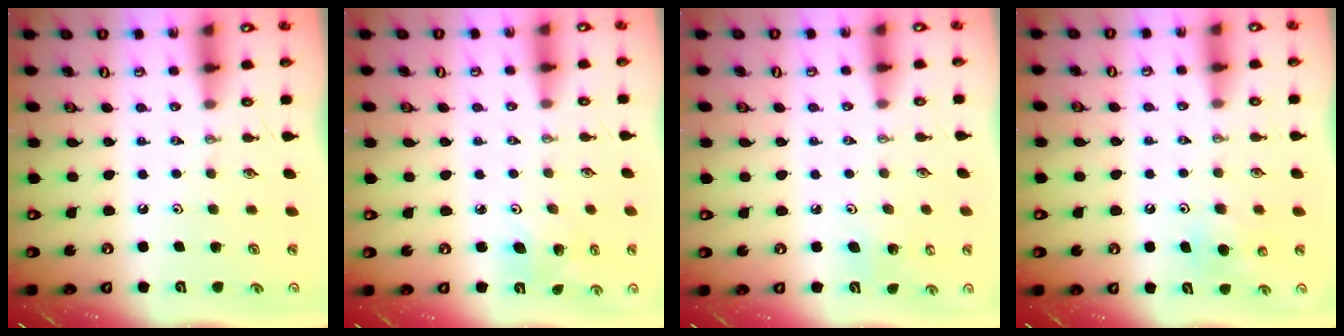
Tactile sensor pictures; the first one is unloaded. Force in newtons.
{"total": 4.5, "press": 4.2, "slide": 1.5}
{"total": 5.4, "press": 5.3, "slide": 1.3}
{"total": 7.0, "press": 6.8, "slide": 1.4}